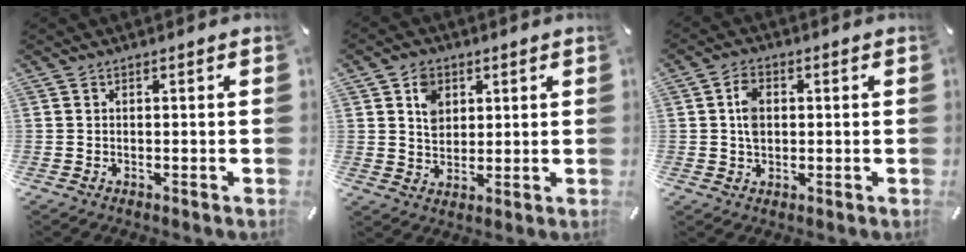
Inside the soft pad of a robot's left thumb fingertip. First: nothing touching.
{"total": 6.2, "force": [2.3, 5.3, 2.3], "torque": [-0.029, 0.000, 0.038]}
{"total": 4.8, "force": [0.5, 3.5, 3.3], "torque": [-0.051, 0.004, 0.005]}